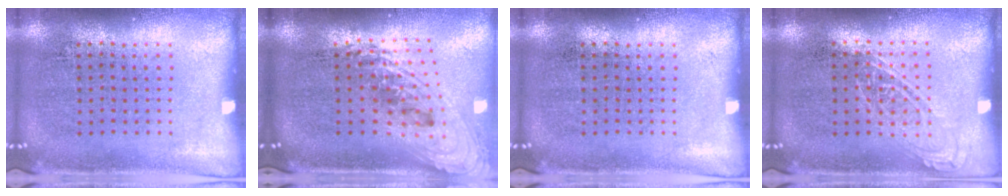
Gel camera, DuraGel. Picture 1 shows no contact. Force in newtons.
{"total": 2.3, "press": 1.6, "slide": 1.7}
{"total": 0.0}
{"total": 1.1, "press": 1.0, "slide": 0.3}